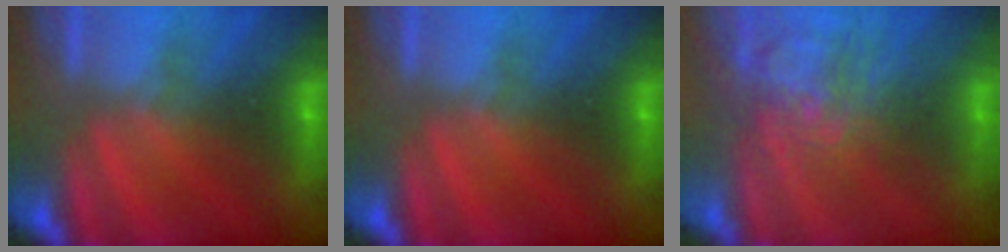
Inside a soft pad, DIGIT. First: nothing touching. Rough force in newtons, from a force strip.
{"total": 0.0}
{"total": 3.5}